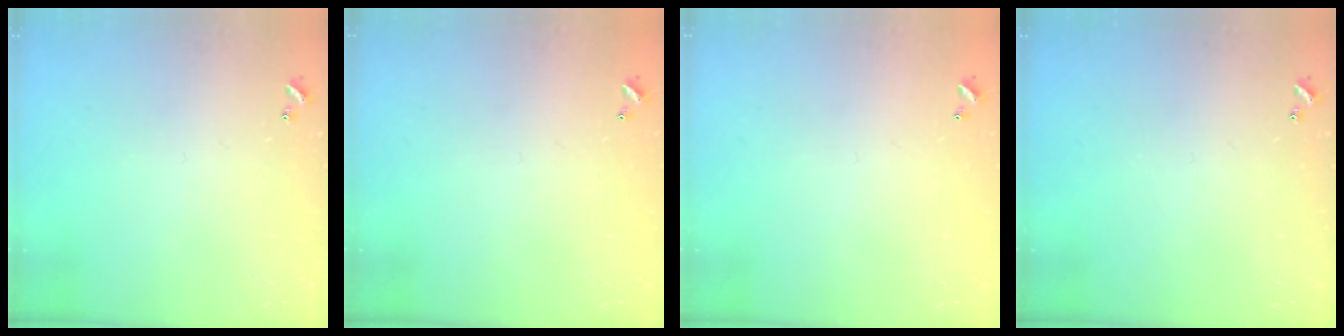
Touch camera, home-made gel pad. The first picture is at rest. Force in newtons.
{"total": 2.8, "press": 2.8, "slide": 0.1}
{"total": 2.8, "press": 2.8, "slide": 0.1}
{"total": 0.0}